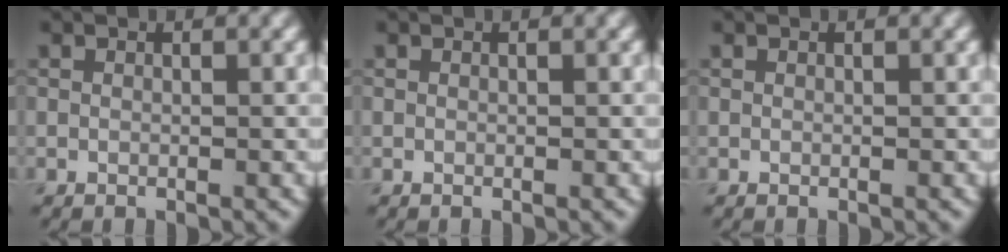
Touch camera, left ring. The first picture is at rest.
{"total": 0.0}
{"total": 0.0}